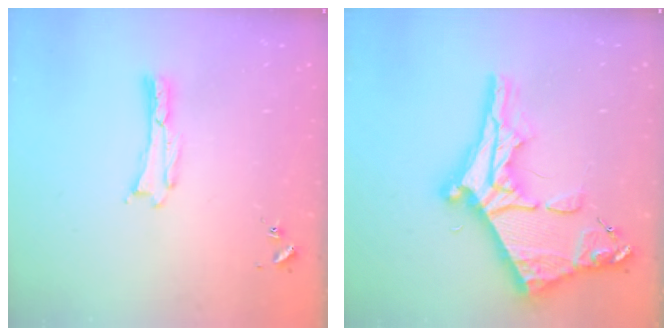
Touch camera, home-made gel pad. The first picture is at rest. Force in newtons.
{"total": 11.4, "press": 11.3, "slide": 1.2}